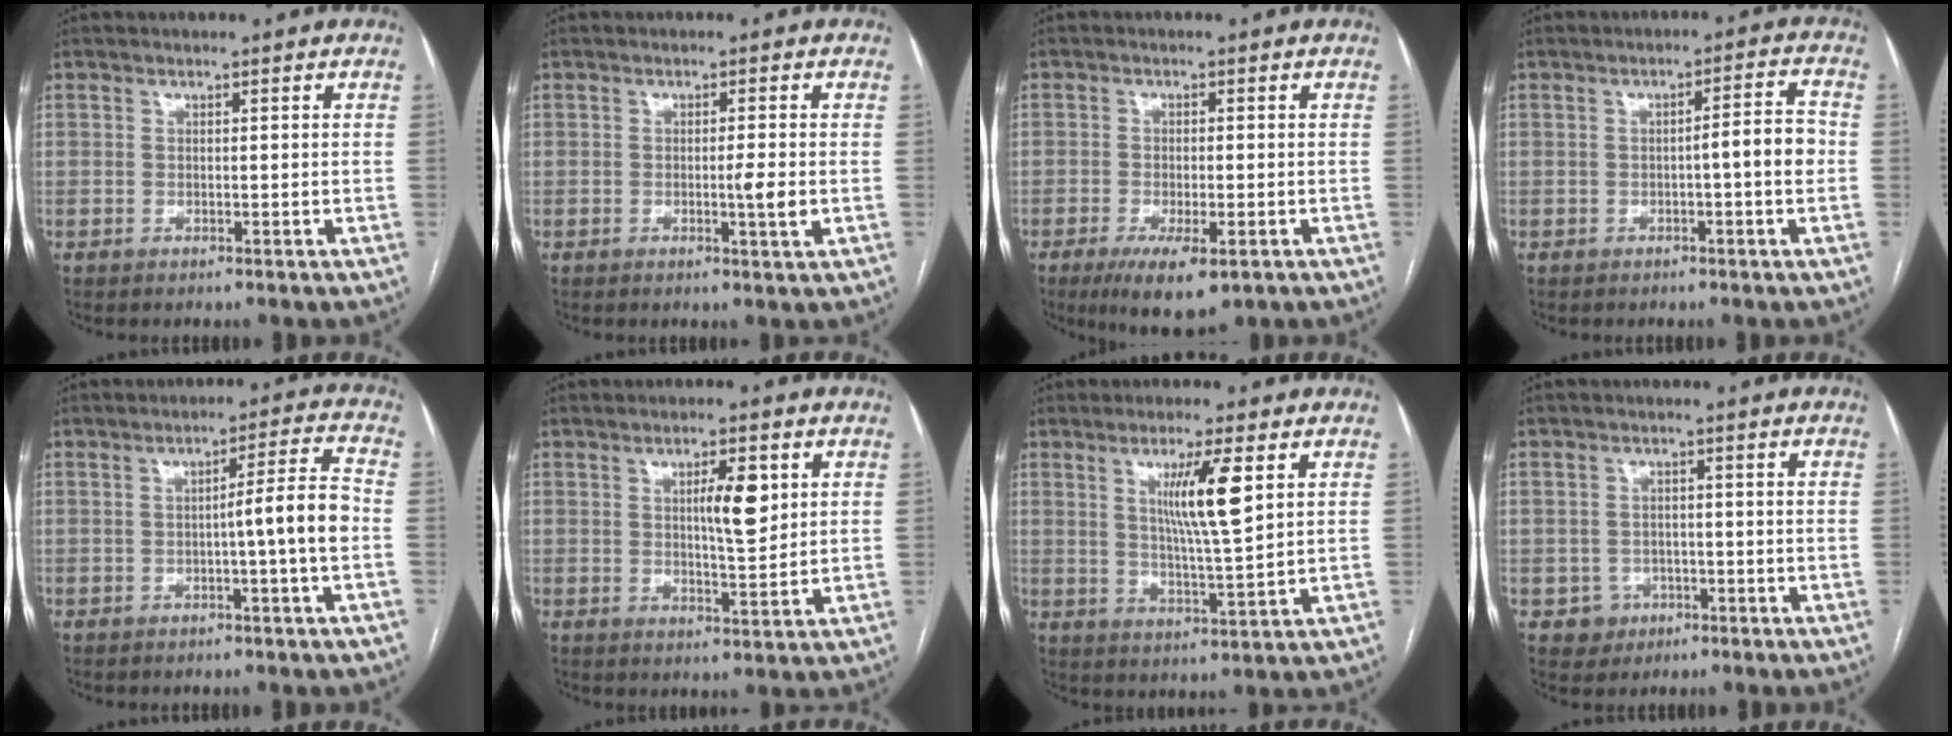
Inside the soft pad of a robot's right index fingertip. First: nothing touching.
{"total": 3.0, "force": [-0.5, -0.2, 2.9], "torque": [-0.047, -0.005, -0.008]}
{"total": 7.4, "force": [-3.9, 2.4, 5.8], "torque": [-0.095, -0.014, -0.056]}
{"total": 5.0, "force": [-0.8, 0.2, 4.9], "torque": [-0.066, 0.013, -0.012]}
{"total": 6.4, "force": [-1.4, -0.9, 6.2], "torque": [-0.088, 0.013, -0.020]}
{"total": 5.9, "force": [1.8, 1.3, 5.5], "torque": [-0.091, -0.001, 0.030]}
{"total": 8.3, "force": [3.0, -0.1, 7.8], "torque": [-0.139, -0.010, 0.054]}
{"total": 3.6, "force": [-1.3, 3.3, 0.0], "torque": [0.010, 0.014, -0.014]}